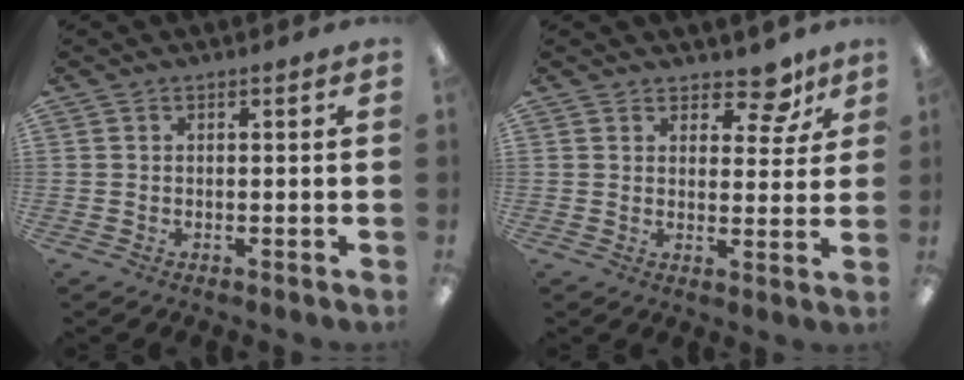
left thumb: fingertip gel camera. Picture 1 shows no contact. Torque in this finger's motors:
{"motor_torque": [-0.20, -0.11, -0.19, -0.34, 0.04]}